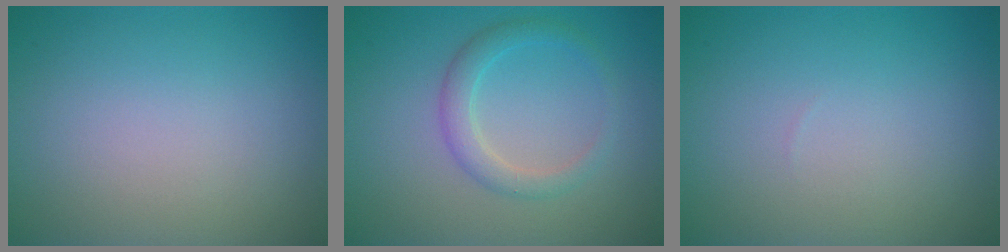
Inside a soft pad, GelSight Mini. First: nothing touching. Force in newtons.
{"total": 2.3, "press": 2.3, "slide": 0.0}
{"total": 0.0}